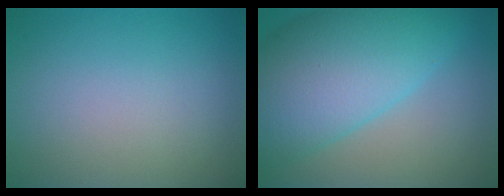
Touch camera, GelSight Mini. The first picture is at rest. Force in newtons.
{"total": 11.5, "press": 11.5, "slide": 0.4}